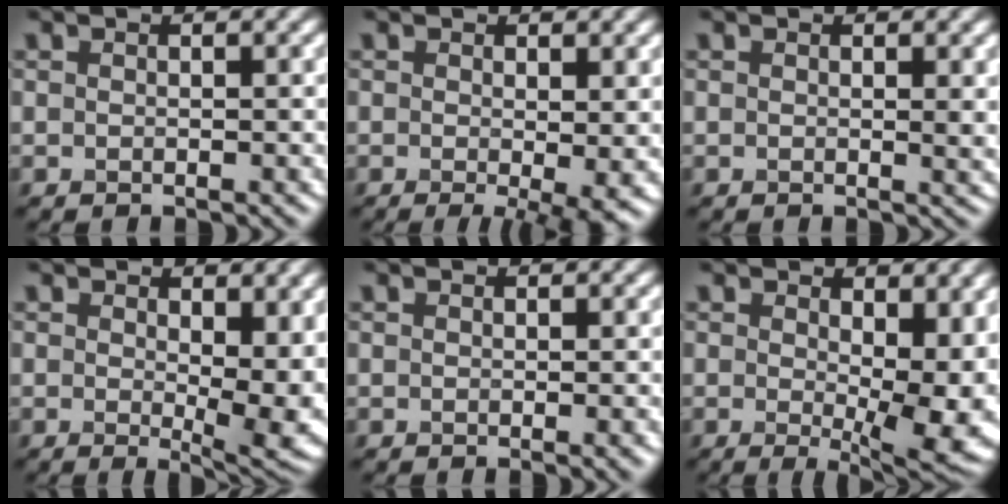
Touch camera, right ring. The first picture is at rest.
{"total": 3.5, "force": [-0.7, 0.6, 3.4], "torque": [-0.047, -0.015, -0.010]}
{"total": 1.0, "force": [0.3, 0.2, 1.0], "torque": [-0.011, -0.003, 0.005]}
{"total": 7.3, "force": [0.6, 2.9, 6.7], "torque": [-0.090, -0.018, 0.014]}
{"total": 0.9, "force": [-0.2, 0.2, 0.8], "torque": [-0.009, -0.003, -0.002]}
{"total": 9.6, "force": [0.3, 4.2, 8.6], "torque": [-0.105, -0.014, 0.012]}